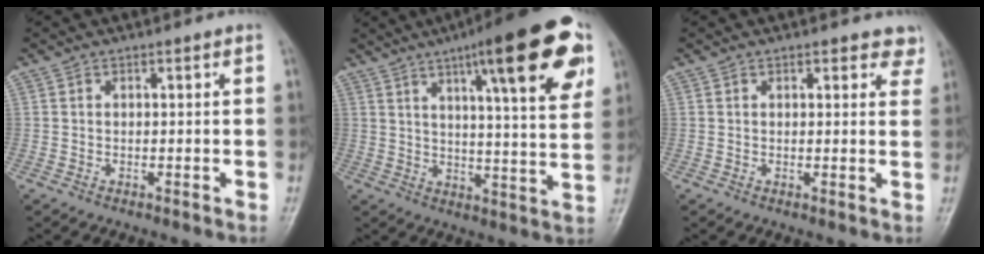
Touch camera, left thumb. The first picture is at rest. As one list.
[{"total": 20.9, "force": [10.3, 4.1, 17.7], "torque": [-0.223, -0.022, 0.142]}, {"total": 3.9, "force": [3.2, 1.8, 1.3], "torque": [0.017, -0.013, 0.026]}]